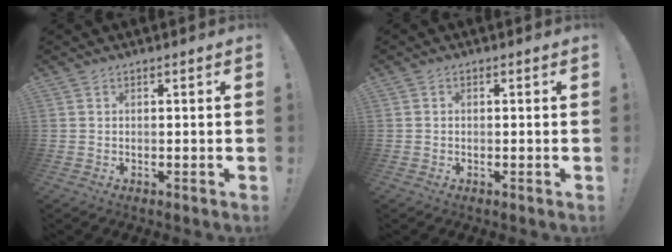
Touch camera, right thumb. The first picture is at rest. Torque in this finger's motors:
{"motor_torque": [-0.15, -0.04, -0.15, 0.07, 0.04]}